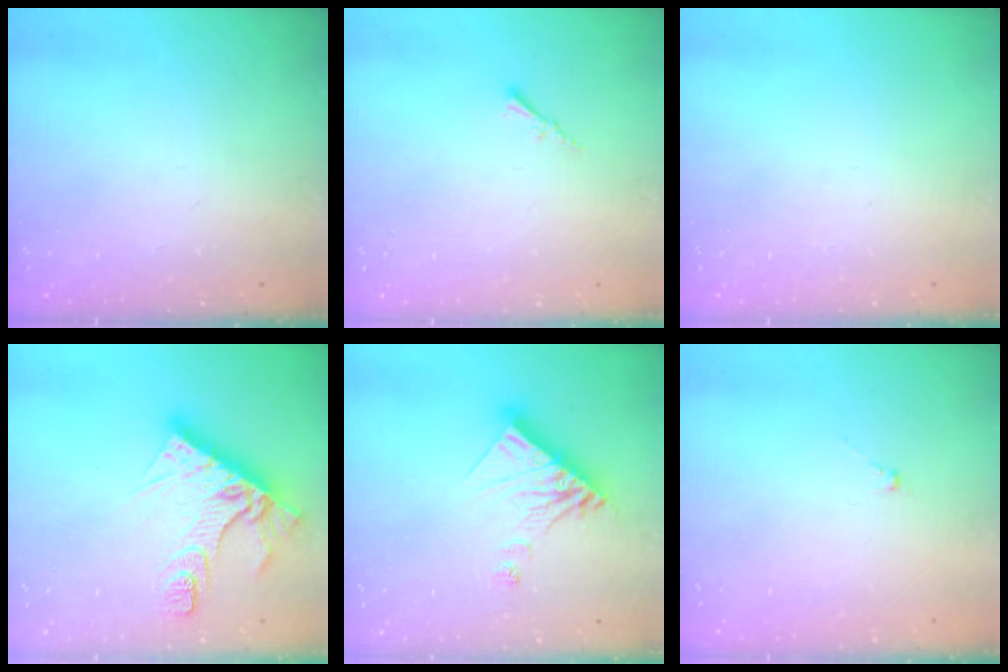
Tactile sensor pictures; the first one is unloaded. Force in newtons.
{"total": 1.5, "press": 1.5, "slide": 0.4}
{"total": 0.0}
{"total": 14.5, "press": 14.4, "slide": 1.2}
{"total": 12.7, "press": 12.6, "slide": 1.2}
{"total": 0.5, "press": 0.3, "slide": 0.4}